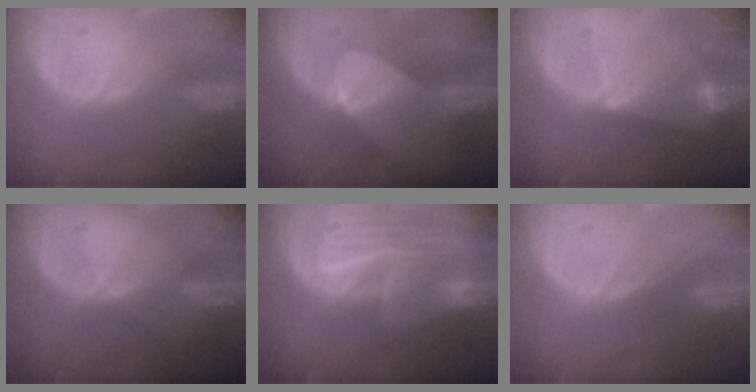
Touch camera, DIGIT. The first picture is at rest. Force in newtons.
{"total": 7.5, "press": 7.1, "slide": 2.3}
{"total": 7.5, "press": 6.6, "slide": 3.6}
{"total": 1.8, "press": 1.2, "slide": 1.3}
{"total": 9.9, "press": 8.5, "slide": 5.0}
{"total": 0.0}